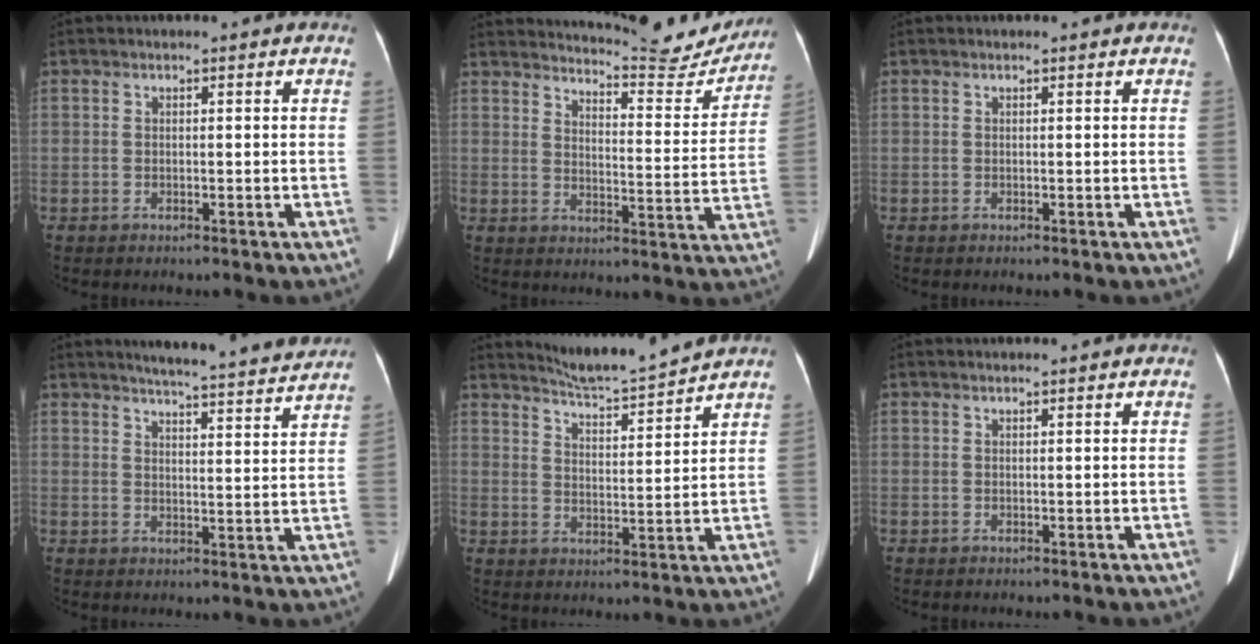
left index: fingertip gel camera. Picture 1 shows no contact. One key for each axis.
{"total": 14.6, "fx": 14.3, "fy": 1.4, "fz": 2.6, "tx": -0.033, "ty": -0.053, "tz": 0.171}
{"total": 0.0}
{"total": 15.8, "fx": 14.7, "fy": -0.2, "fz": 5.9, "tx": -0.092, "ty": -0.025, "tz": 0.180}
{"total": 8.2, "fx": 7.9, "fy": -1.3, "fz": 1.5, "tx": -0.040, "ty": -0.012, "tz": 0.133}
{"total": 0.9, "fx": 0.8, "fy": -0.1, "fz": 0.4, "tx": -0.008, "ty": 0.014, "tz": 0.019}